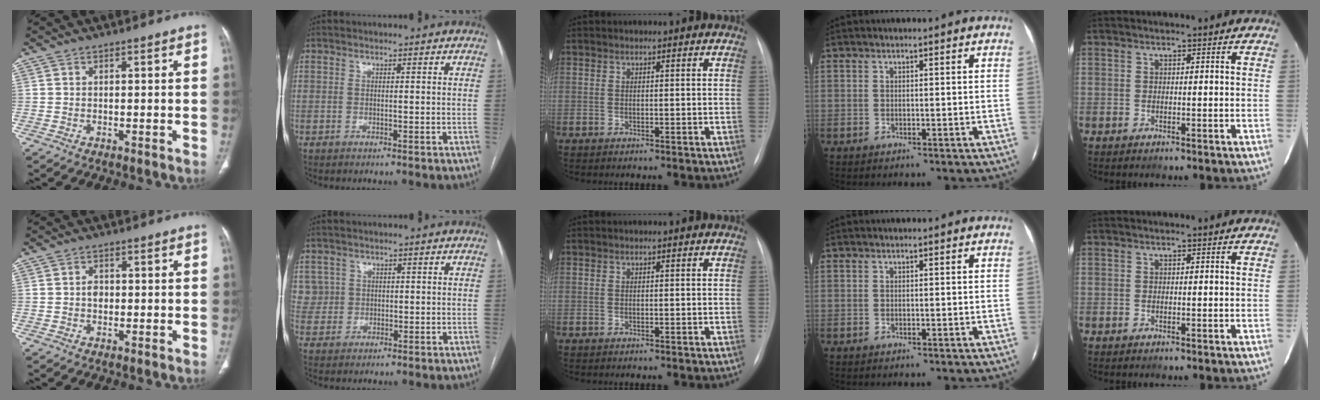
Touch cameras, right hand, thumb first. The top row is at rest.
{"thumb": {"total": 2.1, "force": [-0.1, 1.6, 1.3], "torque": [-0.012, 0.004, -0.002]}, "index": {"total": 3.3, "force": [1.2, 3.1, -0.3], "torque": [0.022, 0.009, 0.021]}}